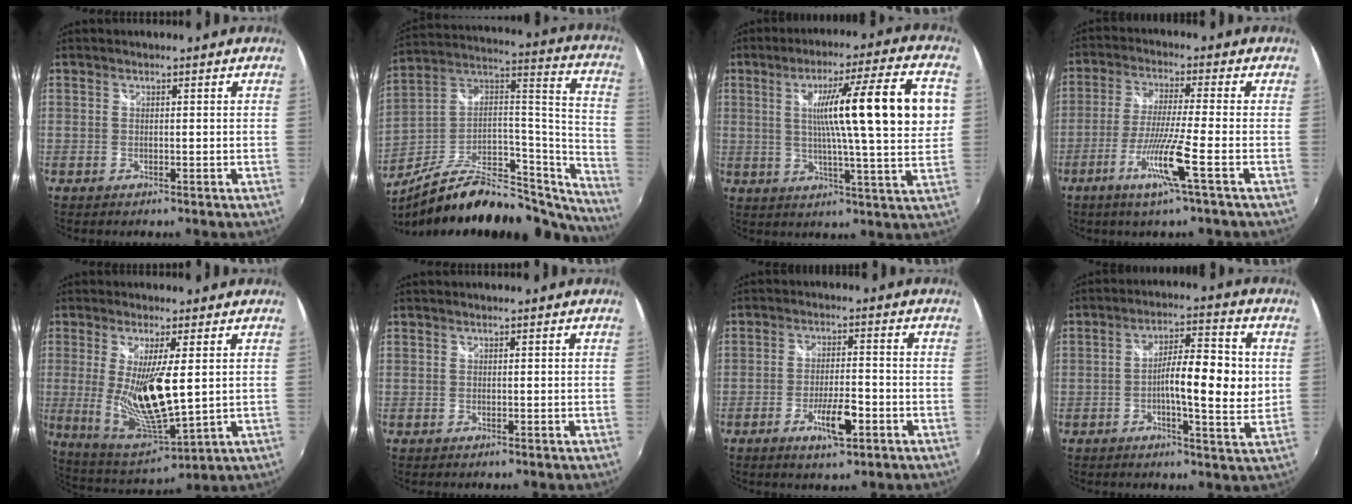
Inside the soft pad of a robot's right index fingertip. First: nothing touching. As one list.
[{"total": 26.6, "force": [-20.7, 9.4, 13.9], "torque": [-0.186, 0.034, -0.321]}, {"total": 18.3, "force": [3.2, -0.1, 18.0], "torque": [-0.265, 0.013, 0.043]}, {"total": 9.5, "force": [-4.3, -1.4, 8.3], "torque": [-0.176, -0.013, -0.085]}, {"total": 14.1, "force": [1.1, 3.5, 13.6], "torque": [-0.262, -0.027, 0.035]}, {"total": 0.0}, {"total": 7.0, "force": [-3.4, 1.9, 5.8], "torque": [-0.117, -0.007, -0.056]}, {"total": 10.8, "force": [0.0, 2.3, 10.5], "torque": [-0.171, 0.006, -0.004]}]